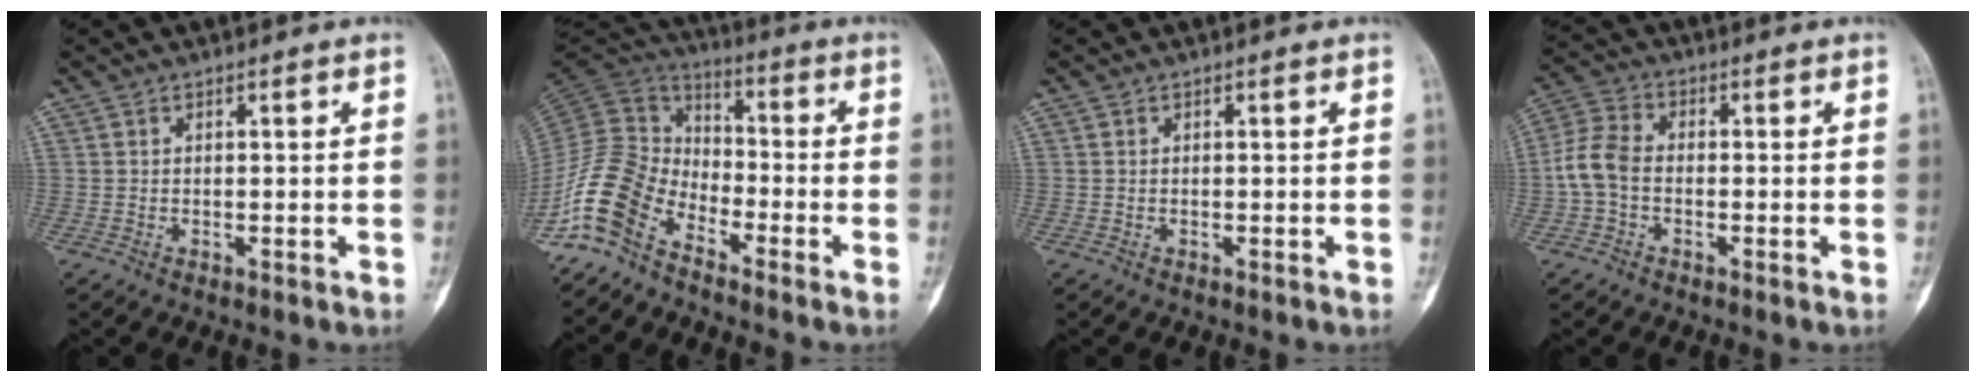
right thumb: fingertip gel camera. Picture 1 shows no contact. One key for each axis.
{"total": 13.0, "fx": -8.6, "fy": 7.4, "fz": 6.4, "tx": -0.129, "ty": 0.073, "tz": -0.187}
{"total": 0.0}
{"total": 6.6, "fx": -1.2, "fy": 4.5, "fz": 4.7, "tx": -0.101, "ty": 0.018, "tz": -0.036}